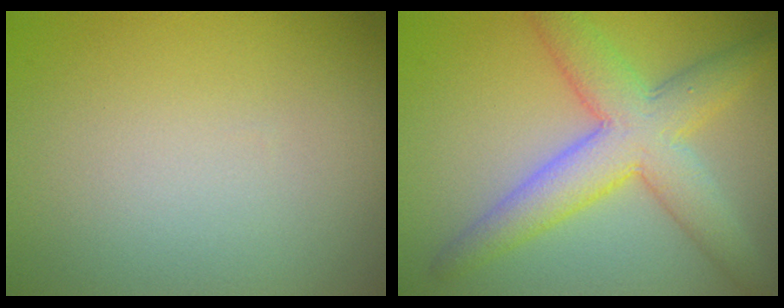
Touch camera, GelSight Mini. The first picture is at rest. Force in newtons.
{"total": 6.7, "press": 6.7, "slide": 0.2}